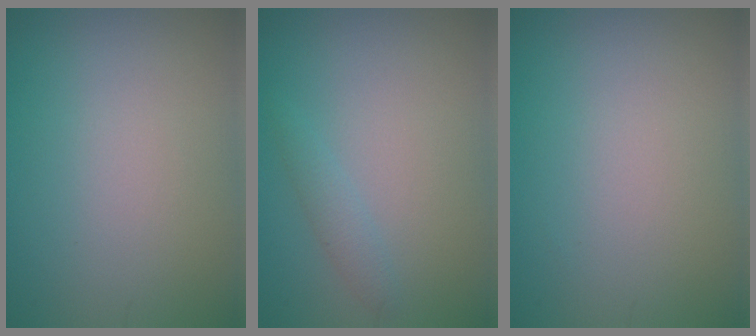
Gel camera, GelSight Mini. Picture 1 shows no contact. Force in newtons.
{"total": 1.3, "press": 1.3, "slide": 0.0}
{"total": 0.0}